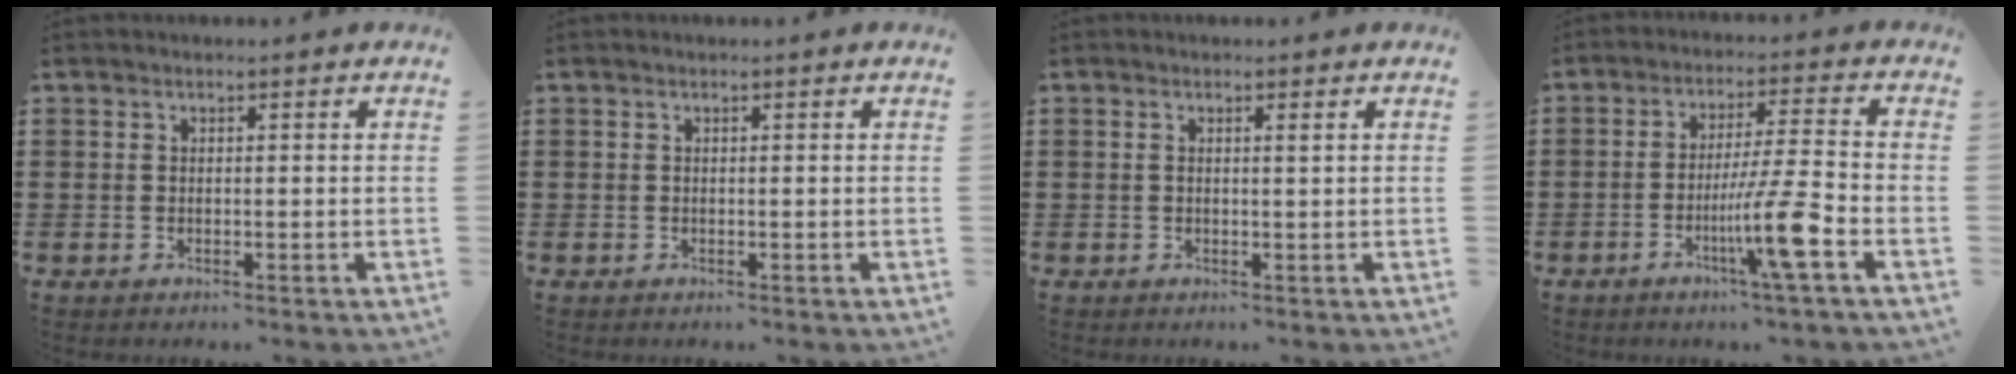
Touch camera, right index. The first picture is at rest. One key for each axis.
{"total": 0.0}
{"total": 0.8, "fx": 0.2, "fy": 0.0, "fz": 0.7, "tx": -0.014, "ty": -0.001, "tz": 0.004}
{"total": 10.4, "fx": -4.1, "fy": -0.2, "fz": 9.6, "tx": -0.176, "ty": -0.011, "tz": -0.077}